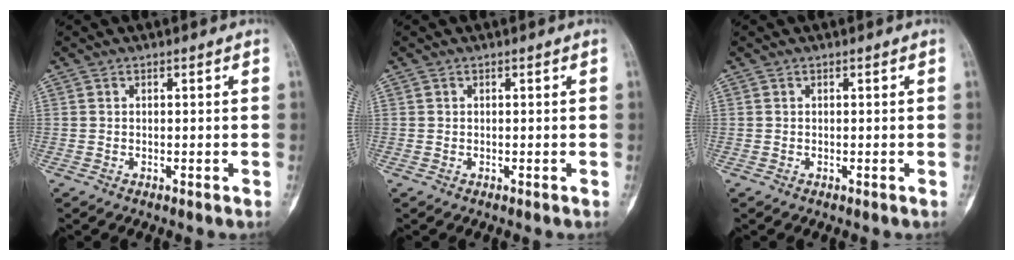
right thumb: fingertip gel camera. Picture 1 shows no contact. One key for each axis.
{"total": 0.0}
{"total": 0.0}